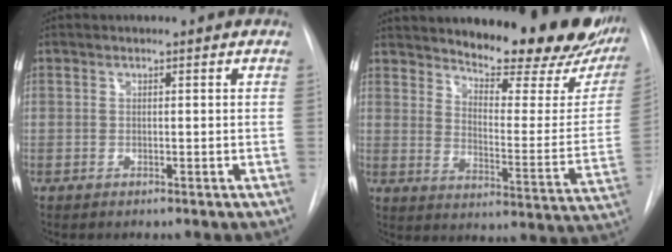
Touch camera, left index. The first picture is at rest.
{"total": 23.5, "force": [20.0, 5.4, 11.1], "torque": [-0.156, -0.064, 0.252]}